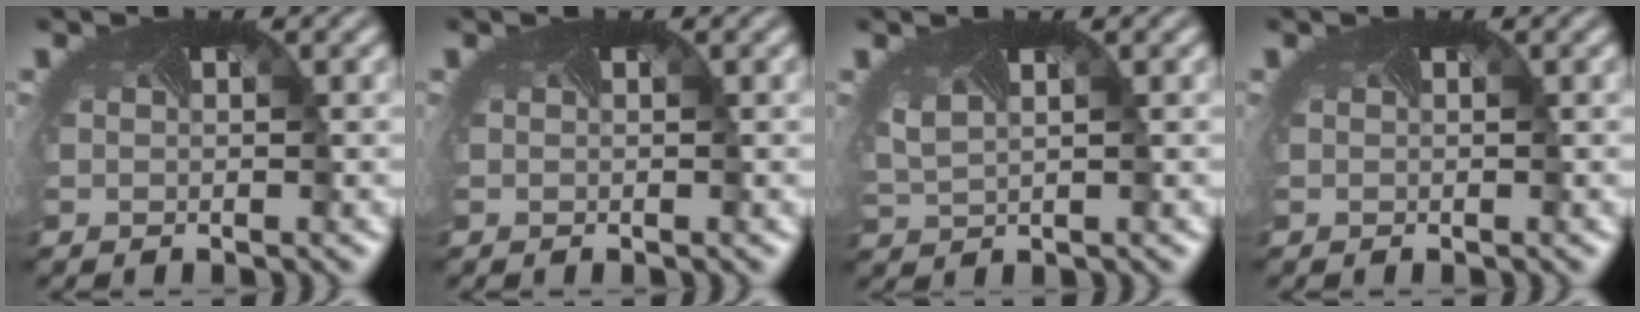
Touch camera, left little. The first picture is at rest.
{"total": 0.0}
{"total": 1.3, "force": [0.6, 0.6, 1.0], "torque": [-0.035, -0.006, 0.024]}
{"total": 0.0}